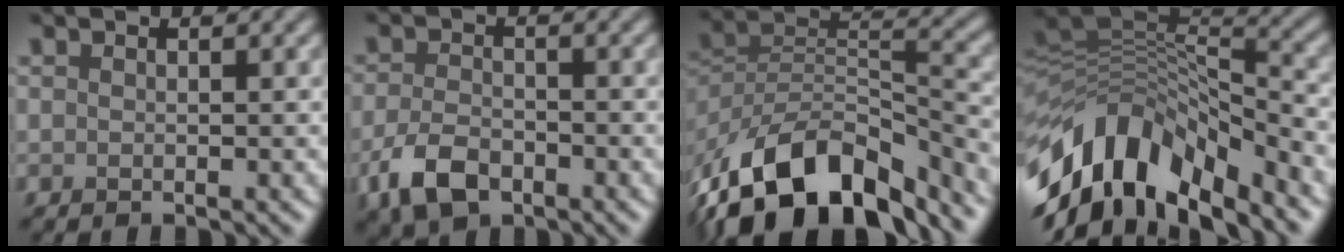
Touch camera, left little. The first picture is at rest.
{"total": 4.3, "force": [-2.4, 2.4, 2.7], "torque": [-0.057, -0.006, -0.053]}
{"total": 13.6, "force": [-8.7, 7.1, 7.6], "torque": [-0.142, 0.010, -0.161]}
{"total": 12.0, "force": [-5.6, 6.5, 8.5], "torque": [-0.162, 0.017, -0.110]}